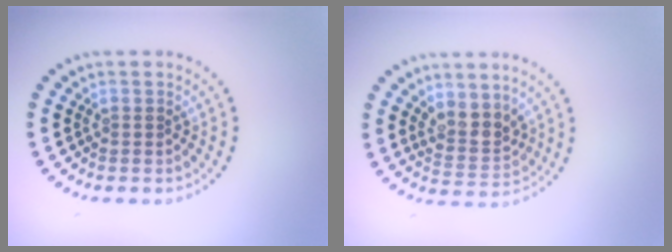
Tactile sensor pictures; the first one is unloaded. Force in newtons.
{"total": 2.7, "press": 2.2, "slide": 1.6}